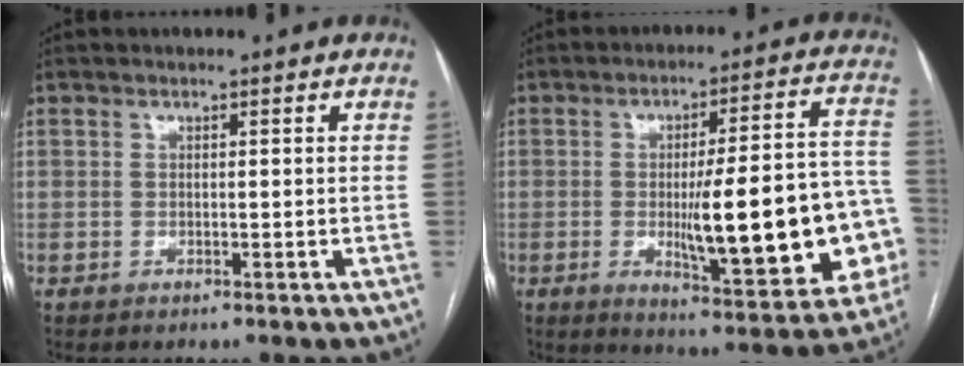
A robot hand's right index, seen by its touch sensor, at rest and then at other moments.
{"total": 21.3, "force": [-3.7, 4.1, 20.6], "torque": [-0.222, 0.021, -0.035]}